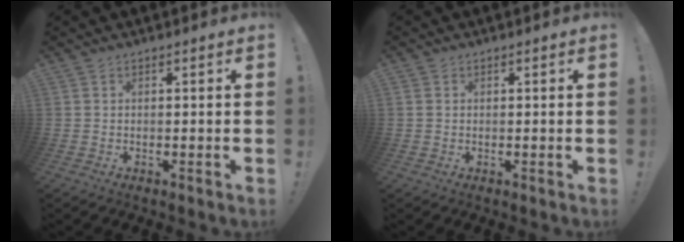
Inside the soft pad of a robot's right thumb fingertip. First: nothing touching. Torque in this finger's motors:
{"motor_torque": [0.05, -0.06, -0.34, 0.24, 0.10]}